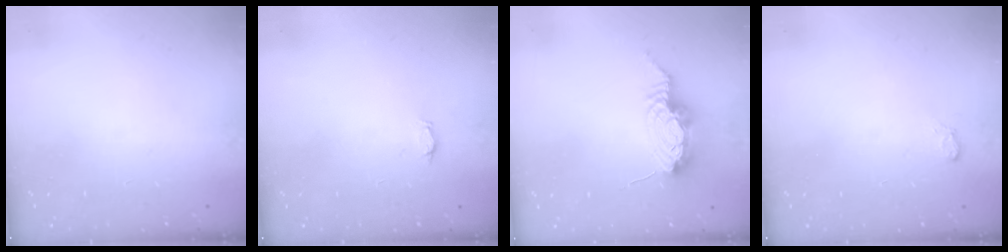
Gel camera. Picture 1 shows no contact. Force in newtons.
{"total": 2.2, "press": 2.2, "slide": 0.3}
{"total": 15.7, "press": 11.6, "slide": 10.6}
{"total": 4.8, "press": 4.8, "slide": 0.6}